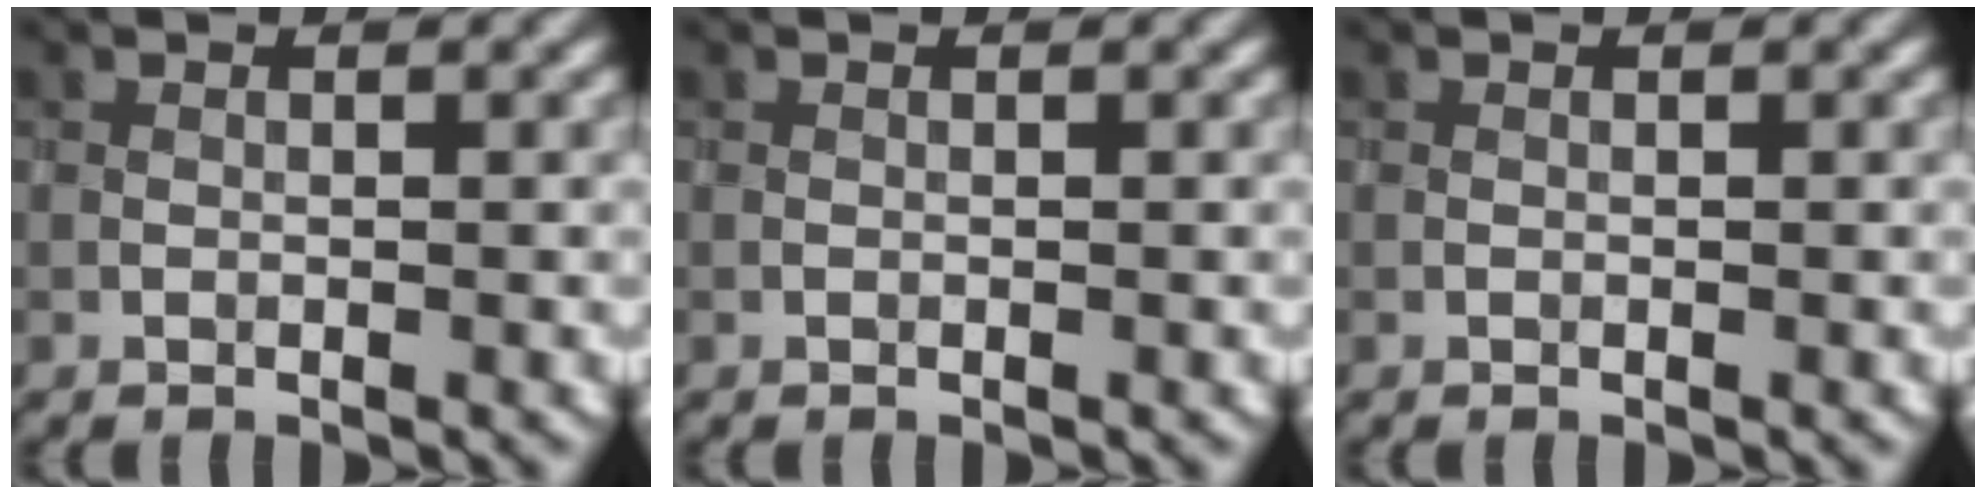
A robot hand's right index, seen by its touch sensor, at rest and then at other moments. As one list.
[{"total": 0.0}, {"total": 0.0}]